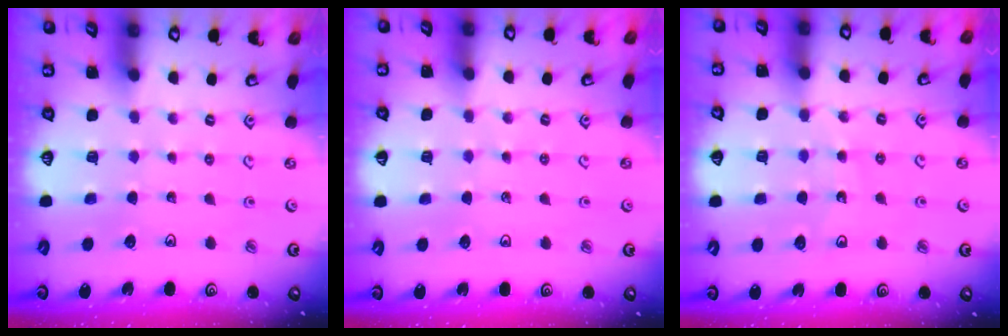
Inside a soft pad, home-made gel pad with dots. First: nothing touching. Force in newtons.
{"total": 2.0, "press": 2.0, "slide": 0.3}
{"total": 10.0, "press": 9.6, "slide": 2.9}